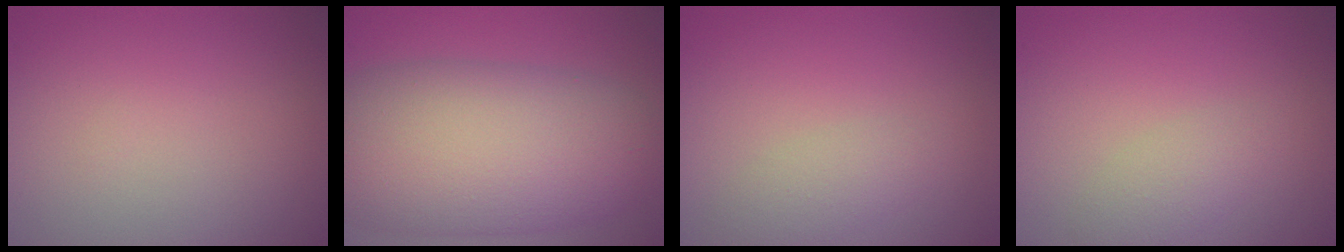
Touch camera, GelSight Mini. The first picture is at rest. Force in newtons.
{"total": 12.0, "press": 12.0, "slide": 0.2}
{"total": 1.8, "press": 1.8, "slide": 0.1}
{"total": 1.8, "press": 1.8, "slide": 0.2}